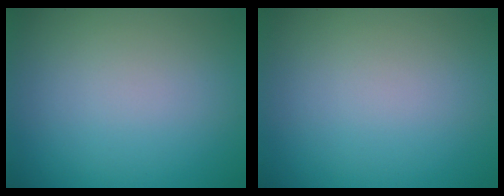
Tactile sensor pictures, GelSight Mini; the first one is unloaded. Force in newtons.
{"total": 0.0}